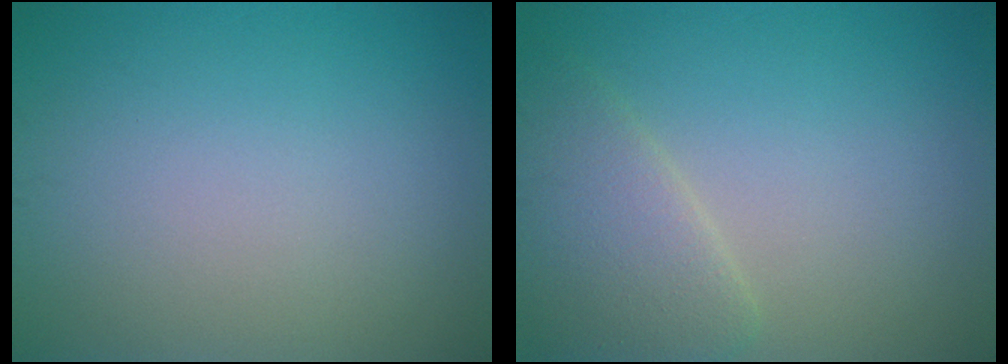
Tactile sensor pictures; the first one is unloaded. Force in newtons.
{"total": 4.0, "press": 4.0, "slide": 0.1}